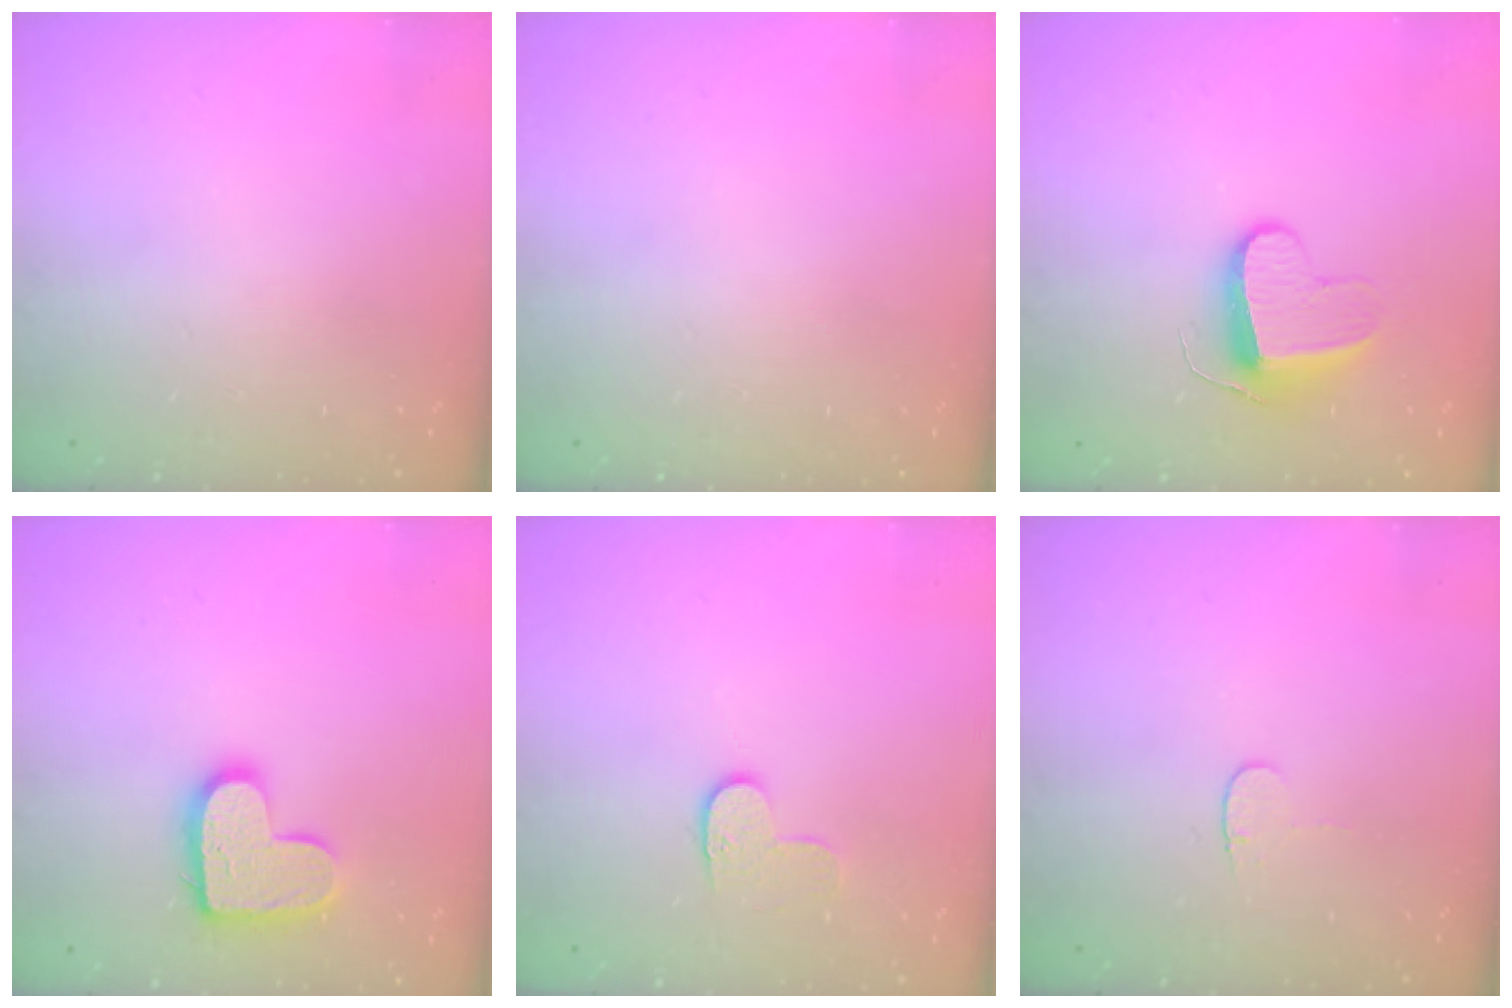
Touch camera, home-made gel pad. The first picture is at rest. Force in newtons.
{"total": 0.0}
{"total": 11.2, "press": 11.1, "slide": 0.8}
{"total": 14.2, "press": 14.2, "slide": 0.8}
{"total": 6.0, "press": 6.0, "slide": 0.5}
{"total": 3.4, "press": 3.4, "slide": 0.4}